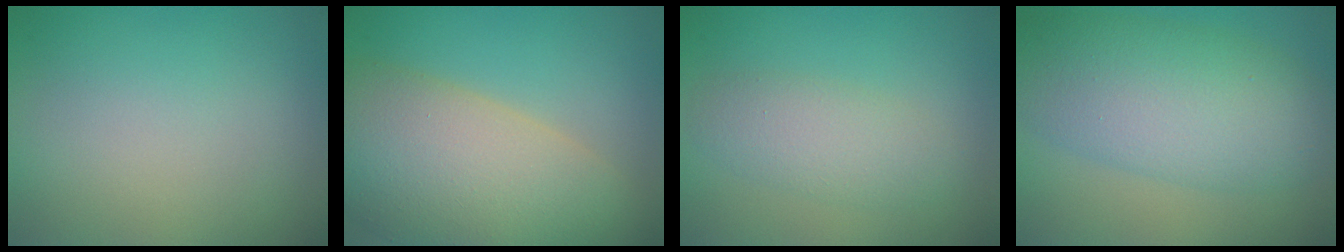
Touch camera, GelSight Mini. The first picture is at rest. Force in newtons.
{"total": 12.6, "press": 12.5, "slide": 1.4}
{"total": 2.0, "press": 1.9, "slide": 0.2}
{"total": 8.4, "press": 8.4, "slide": 0.0}